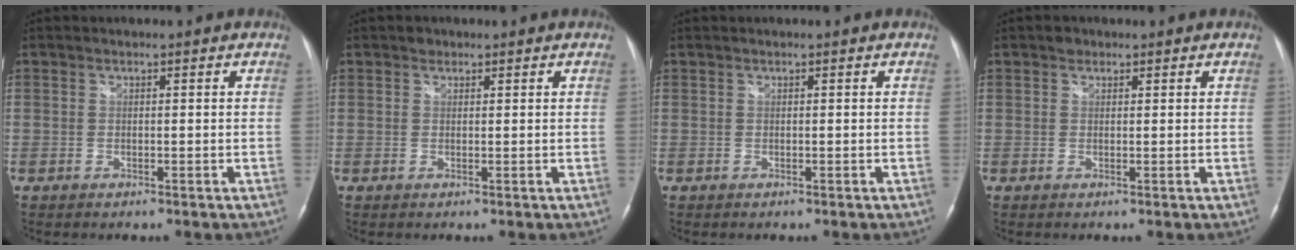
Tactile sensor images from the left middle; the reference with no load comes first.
{"total": 1.0, "force": [0.7, 0.7, 0.2], "torque": [-0.001, 0.001, 0.008]}
{"total": 0.0}
{"total": 1.1, "force": [0.8, 0.8, 0.2], "torque": [-0.003, 0.003, 0.009]}